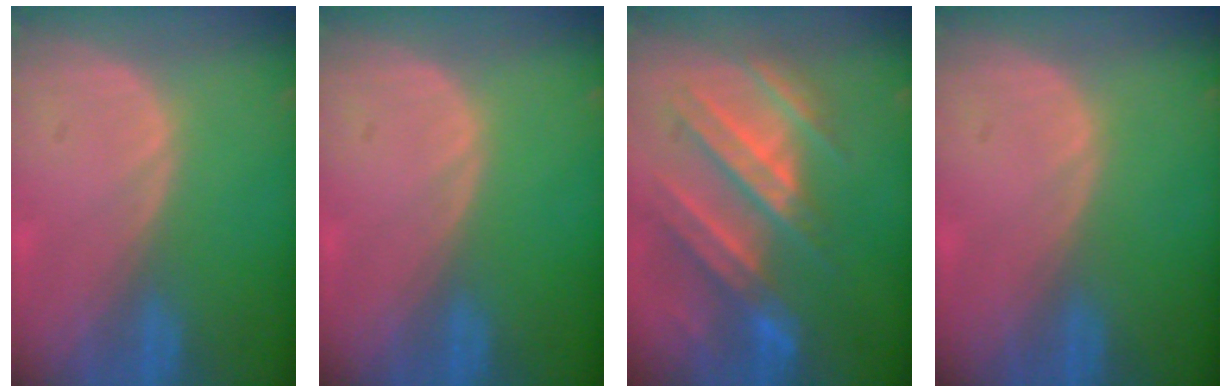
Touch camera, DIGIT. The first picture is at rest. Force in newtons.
{"total": 0.0}
{"total": 10.1, "press": 9.5, "slide": 3.4}
{"total": 0.0}